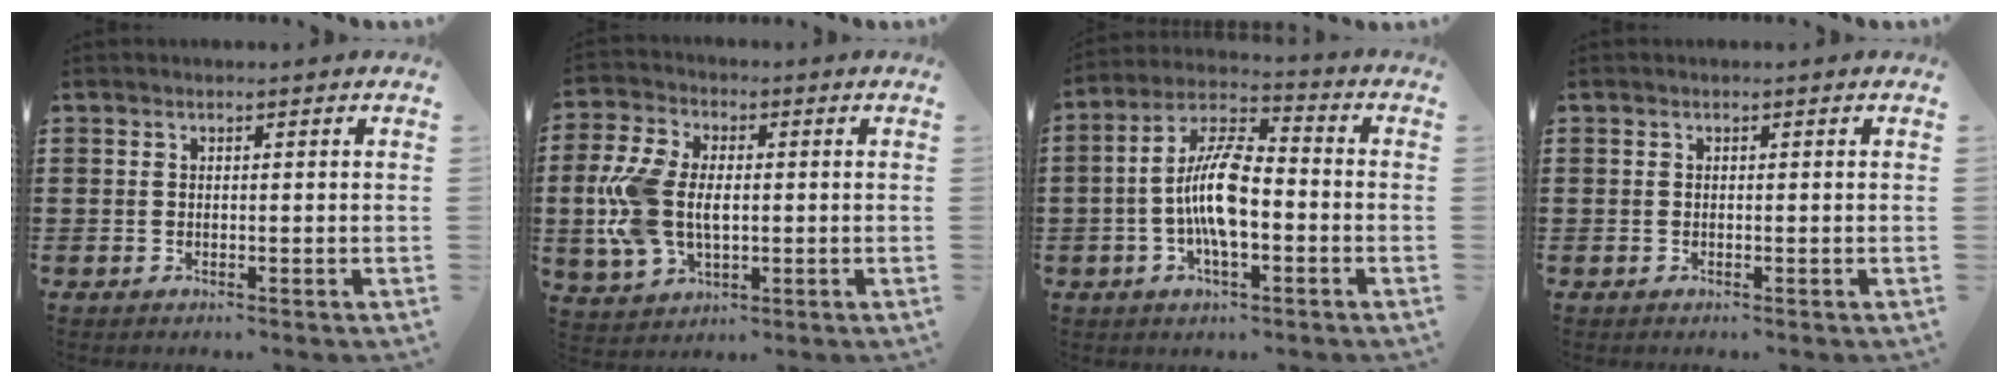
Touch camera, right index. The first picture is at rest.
{"total": 9.5, "force": [-0.2, 6.2, 7.3], "torque": [-0.199, -0.001, -0.015]}
{"total": 10.3, "force": [-1.8, 4.0, 9.3], "torque": [-0.201, -0.001, -0.039]}
{"total": 0.0}